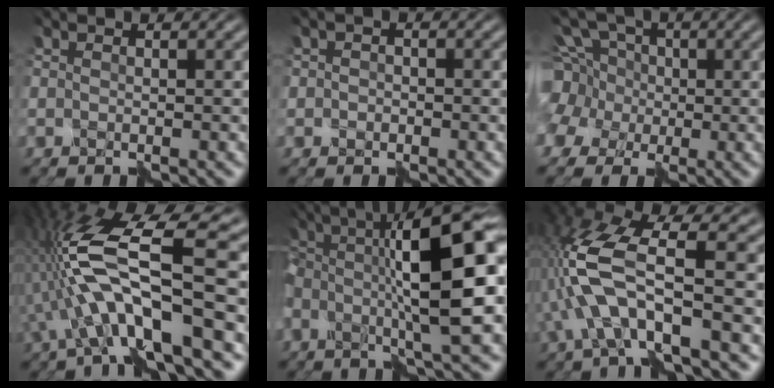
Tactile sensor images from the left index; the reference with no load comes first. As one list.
[{"total": 0.9, "force": [-0.3, 0.9, -0.1], "torque": [0.011, -0.003, -0.009]}, {"total": 10.2, "force": [1.9, 8.6, 5.1], "torque": [-0.128, 0.035, -0.016]}, {"total": 11.3, "force": [-1.6, 3.5, 10.7], "torque": [-0.208, 0.019, -0.042]}, {"total": 11.2, "force": [-0.1, 2.0, 11.0], "torque": [-0.154, 0.017, -0.010]}, {"total": 8.8, "force": [-2.0, 3.3, 7.9], "torque": [-0.181, 0.013, -0.049]}]